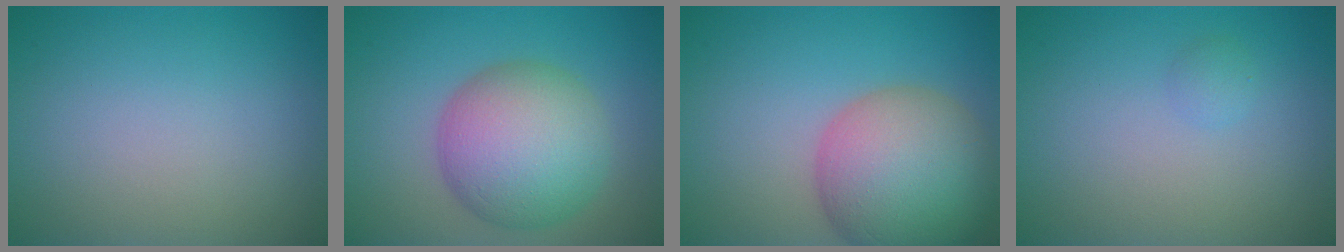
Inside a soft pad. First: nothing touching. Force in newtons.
{"total": 8.7, "press": 8.7, "slide": 0.2}
{"total": 10.4, "press": 10.4, "slide": 0.6}
{"total": 0.8, "press": 0.8, "slide": 0.1}